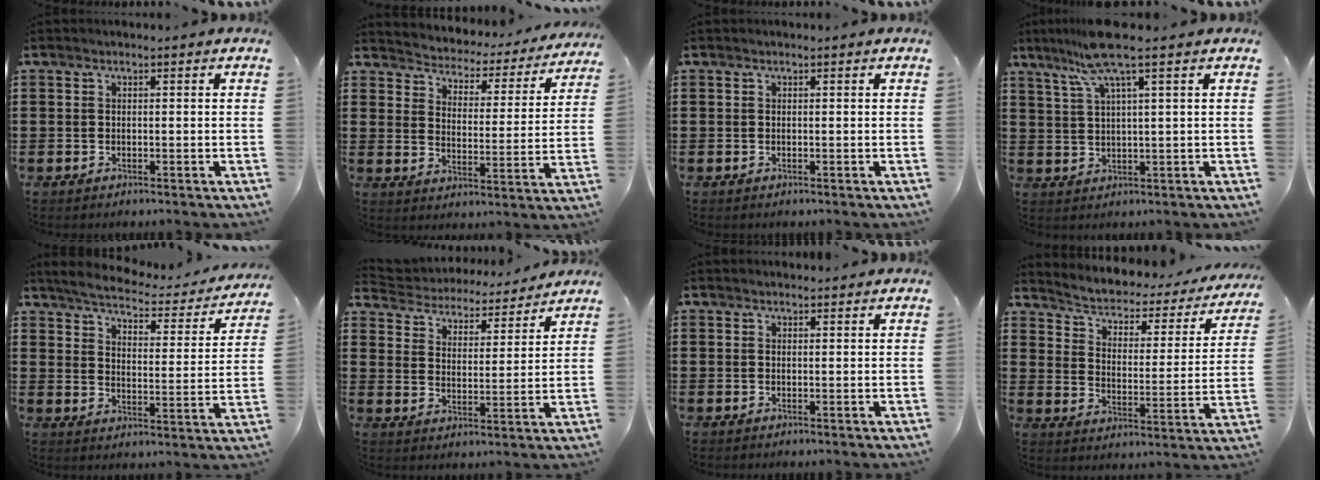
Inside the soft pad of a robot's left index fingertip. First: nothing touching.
{"total": 2.7, "force": [2.6, 0.5, -0.3], "torque": [-0.017, -0.032, 0.034]}
{"total": 0.0}
{"total": 7.7, "force": [4.7, 0.1, 6.1], "torque": [-0.140, -0.003, 0.082]}
{"total": 3.7, "force": [3.3, 0.3, 1.4], "torque": [-0.050, -0.026, 0.049]}
{"total": 4.1, "force": [4.1, 0.5, 0.1], "torque": [-0.029, -0.034, 0.065]}
{"total": 0.9, "force": [0.9, 0.1, 0.1], "torque": [-0.003, 0.000, 0.018]}
{"total": 2.1, "force": [1.4, 1.3, 0.9], "torque": [-0.032, -0.019, 0.010]}